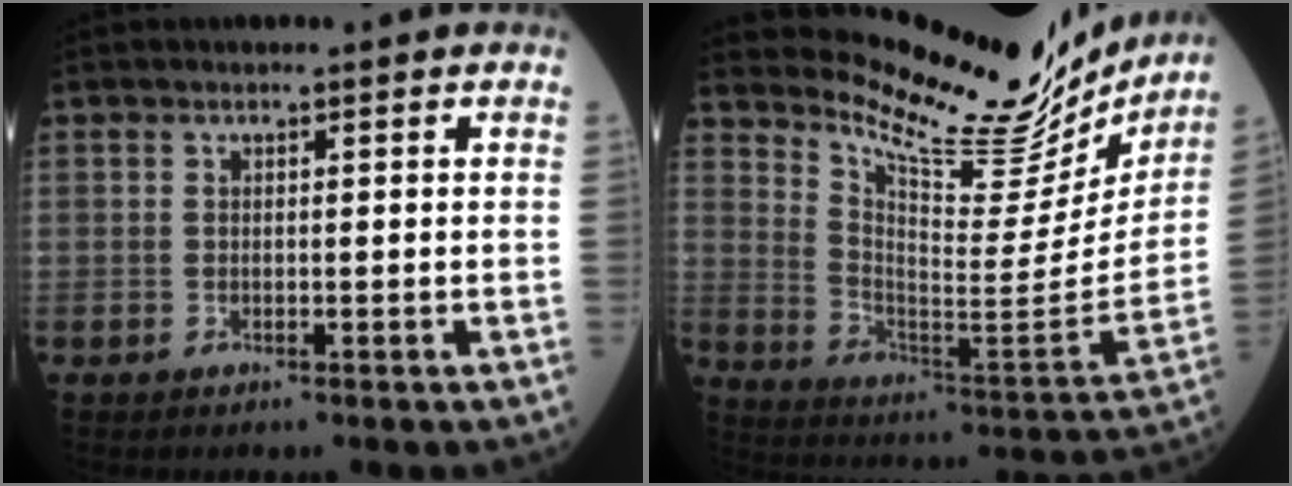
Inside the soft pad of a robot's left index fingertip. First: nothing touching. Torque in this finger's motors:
{"motor_torque": [1.03, -1.11, 0.34, 0.06]}